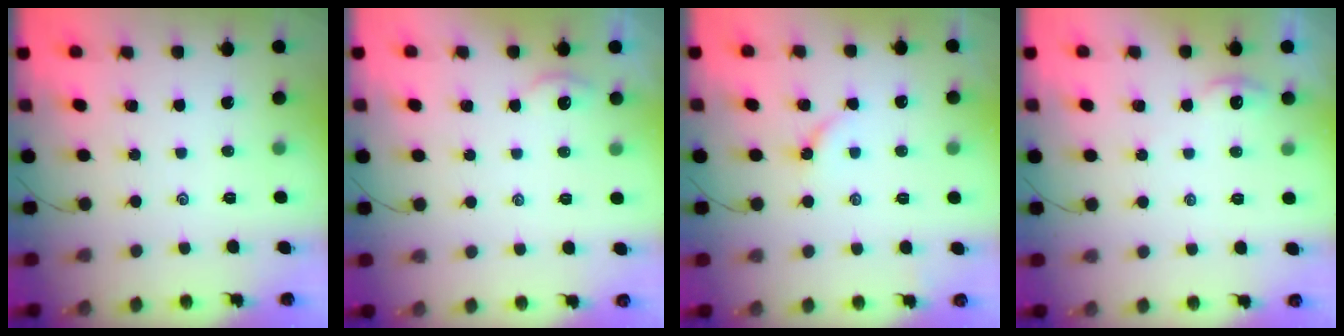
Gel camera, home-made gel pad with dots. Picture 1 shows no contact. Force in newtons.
{"total": 1.2, "press": 1.2, "slide": 0.2}
{"total": 4.1, "press": 4.1, "slide": 0.7}
{"total": 2.5, "press": 2.5, "slide": 0.3}